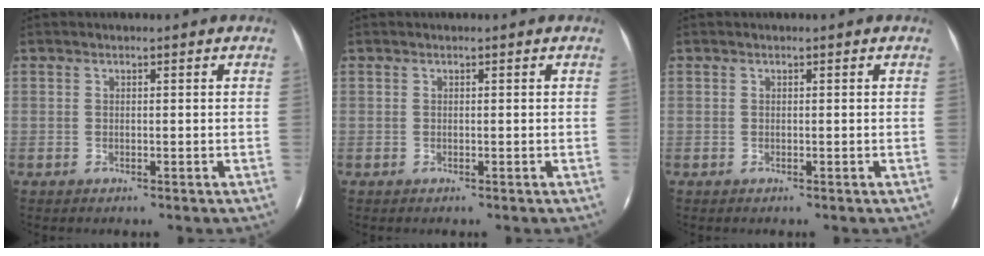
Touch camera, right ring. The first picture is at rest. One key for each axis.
{"total": 0.0}
{"total": 0.0}